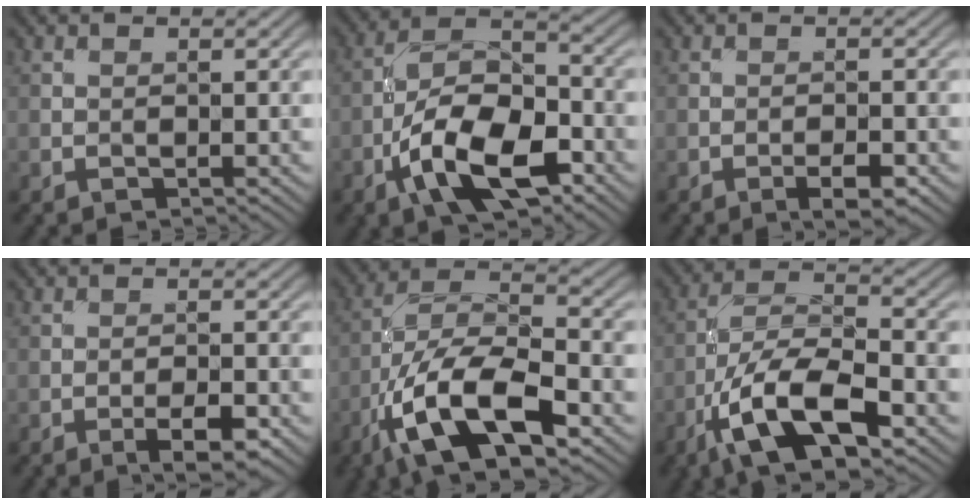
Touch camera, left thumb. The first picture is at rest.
{"total": 12.3, "force": [-5.4, 5.9, 9.4], "torque": [-0.180, 0.001, -0.113]}
{"total": 3.0, "force": [-1.7, 0.8, 2.4], "torque": [-0.040, 0.002, -0.027]}
{"total": 4.1, "force": [-2.2, 1.0, 3.2], "torque": [-0.054, 0.004, -0.033]}
{"total": 15.2, "force": [-7.2, 6.2, 11.9], "torque": [-0.225, -0.010, -0.146]}
{"total": 13.4, "force": [-6.5, 5.1, 10.5], "torque": [-0.203, -0.004, -0.132]}